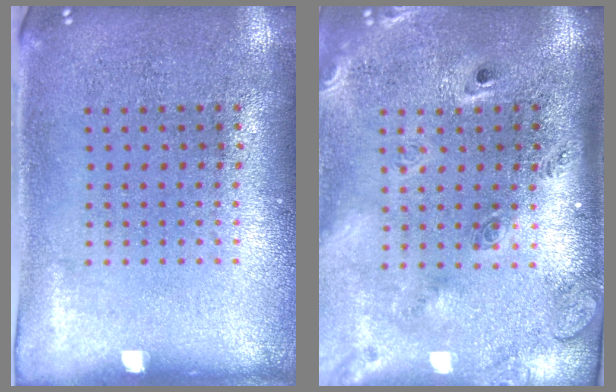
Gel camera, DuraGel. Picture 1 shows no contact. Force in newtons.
{"total": 2.7, "press": 2.0, "slide": 1.8}